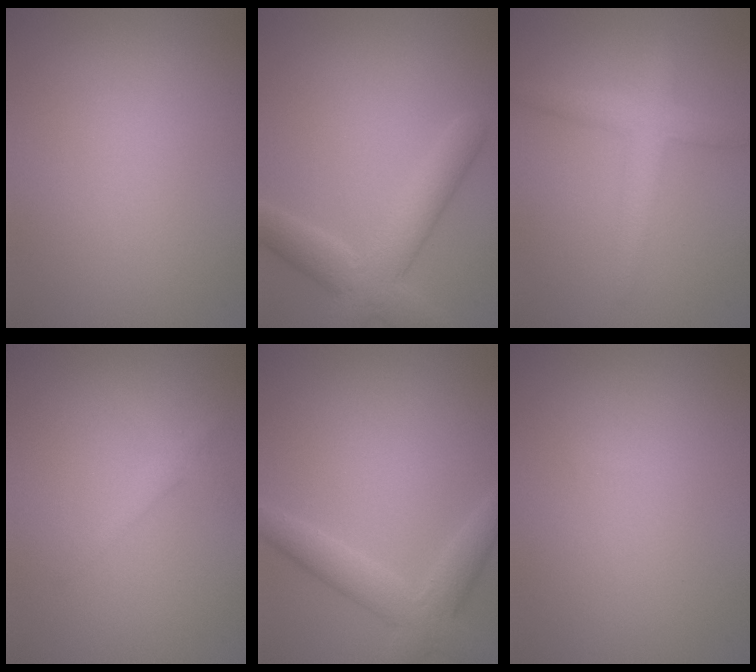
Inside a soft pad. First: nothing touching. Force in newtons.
{"total": 5.2, "press": 5.2, "slide": 0.3}
{"total": 3.0, "press": 3.0, "slide": 0.1}
{"total": 1.4, "press": 1.4, "slide": 0.1}
{"total": 3.9, "press": 3.9, "slide": 0.4}
{"total": 0.0}